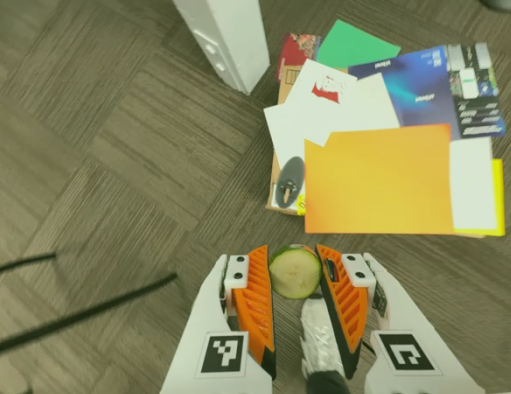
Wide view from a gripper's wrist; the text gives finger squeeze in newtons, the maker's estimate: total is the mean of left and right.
{"total": 9.2, "left": 9.3, "right": 9.0}